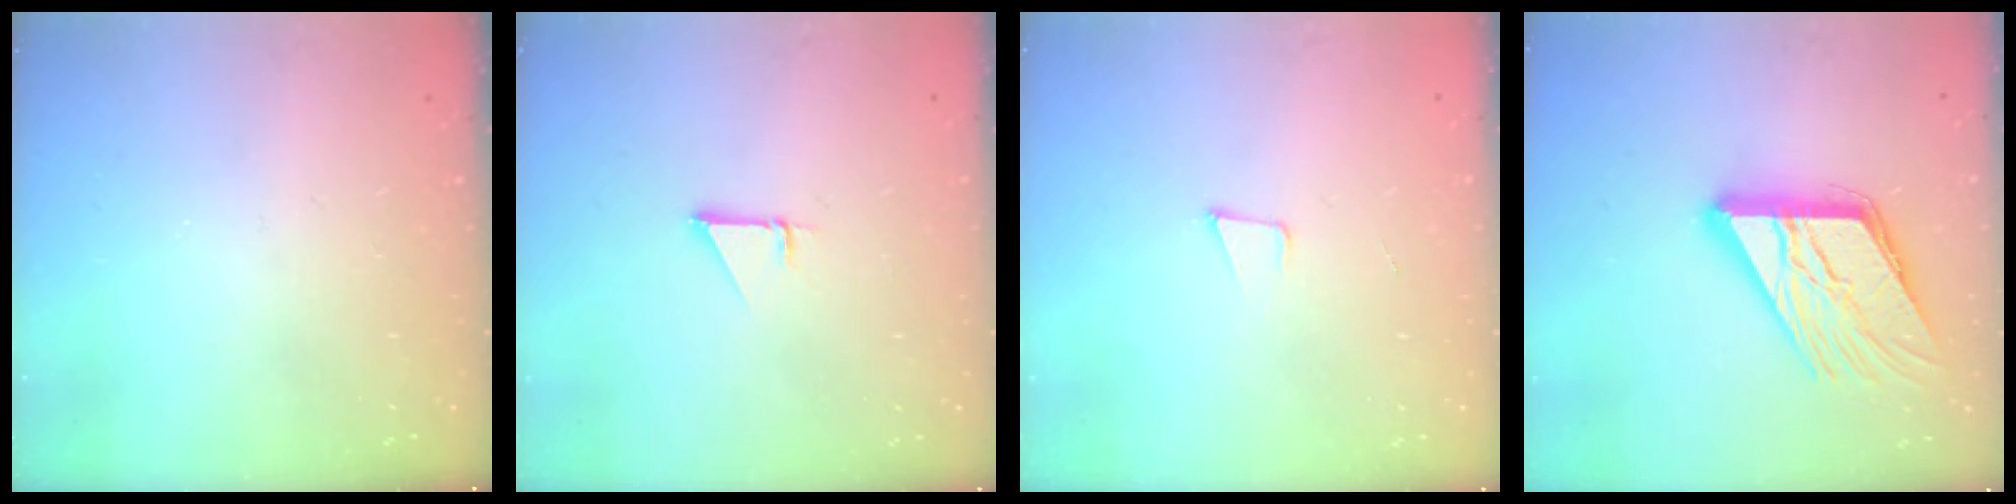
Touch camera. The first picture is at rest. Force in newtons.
{"total": 0.9, "press": 0.9, "slide": 0.1}
{"total": 3.9, "press": 2.9, "slide": 2.6}
{"total": 17.8, "press": 17.7, "slide": 2.1}